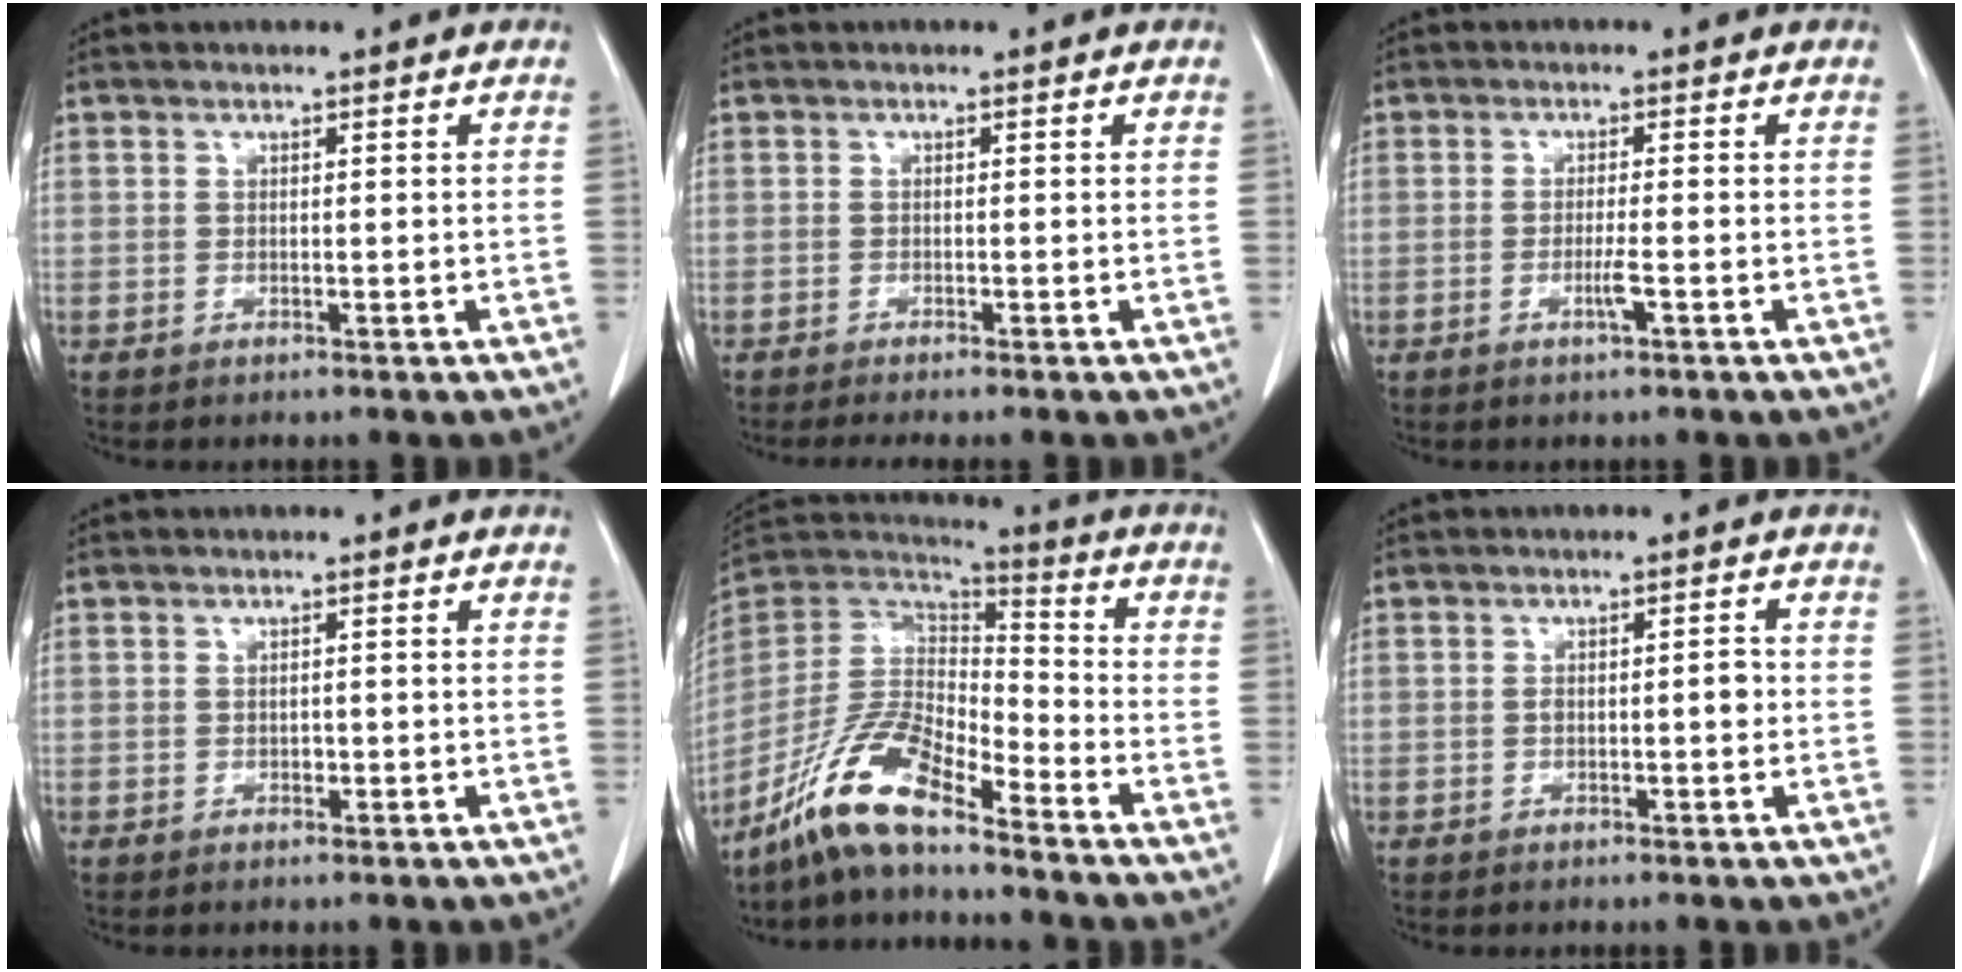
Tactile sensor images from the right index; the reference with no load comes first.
{"total": 2.8, "force": [-2.4, -0.2, 1.5], "torque": [-0.017, -0.004, -0.037]}
{"total": 2.4, "force": [-1.0, -0.2, 2.2], "torque": [-0.043, -0.004, -0.020]}
{"total": 0.6, "force": [-0.2, 0.4, 0.4], "torque": [-0.006, 0.002, -0.004]}
{"total": 12.5, "force": [-9.4, 2.7, 7.7], "torque": [-0.160, 0.012, -0.179]}
{"total": 2.3, "force": [-0.3, 0.8, 2.1], "torque": [-0.032, 0.002, -0.004]}